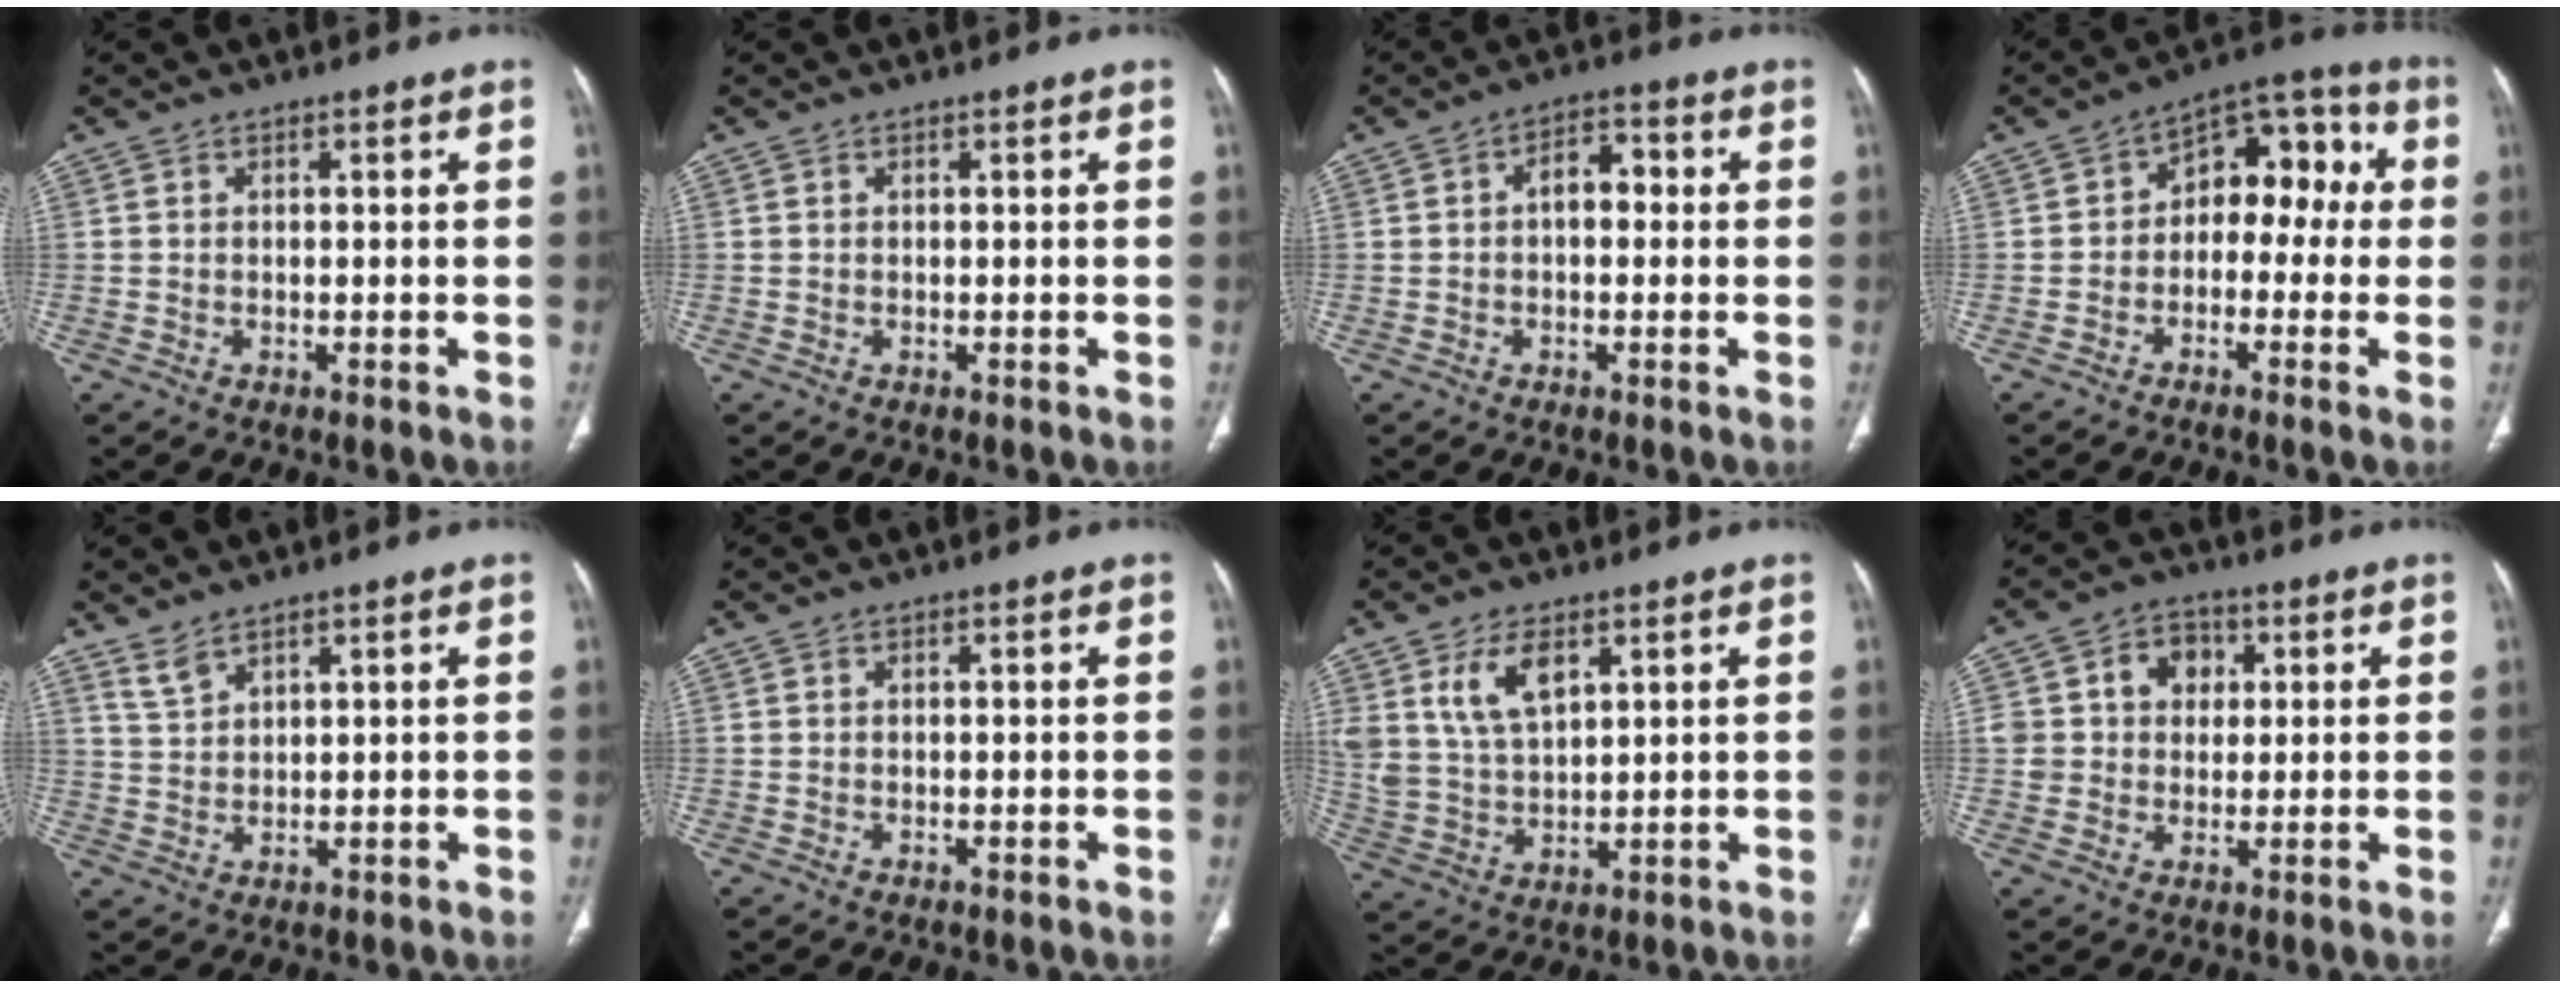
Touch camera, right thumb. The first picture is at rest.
{"total": 0.0}
{"total": 5.1, "force": [0.1, 3.2, 4.0], "torque": [-0.047, 0.020, -0.007]}
{"total": 11.5, "force": [0.1, 7.6, 8.6], "torque": [-0.069, 0.052, -0.016]}
{"total": 3.1, "force": [2.7, 0.9, 1.2], "torque": [-0.025, -0.011, 0.062]}
{"total": 0.0}
{"total": 9.4, "force": [4.6, 5.0, 6.5], "torque": [-0.118, -0.018, 0.100]}
{"total": 8.9, "force": [2.0, 7.6, 4.1], "torque": [-0.024, 0.006, 0.031]}